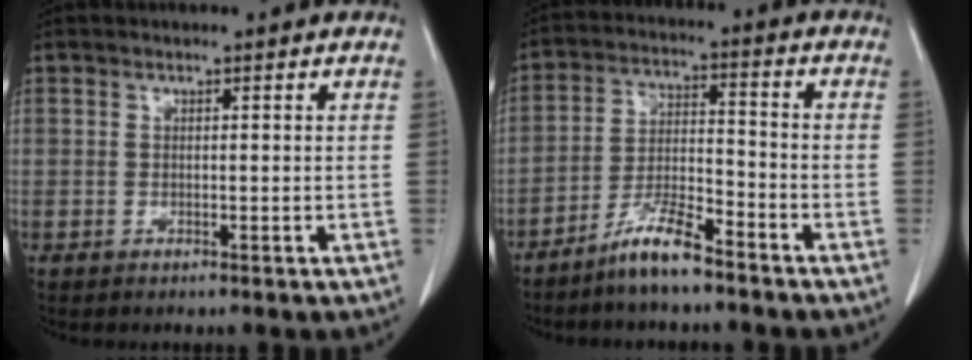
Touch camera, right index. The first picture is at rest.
{"total": 7.7, "force": [-6.0, 0.9, 4.6], "torque": [-0.094, -0.007, -0.118]}